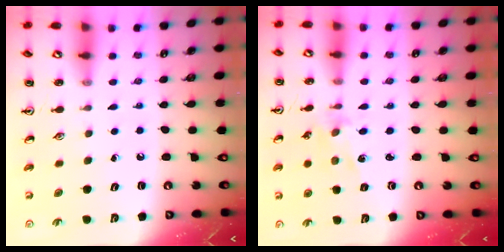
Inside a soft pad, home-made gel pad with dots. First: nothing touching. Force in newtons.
{"total": 1.0, "press": 1.0, "slide": 0.2}